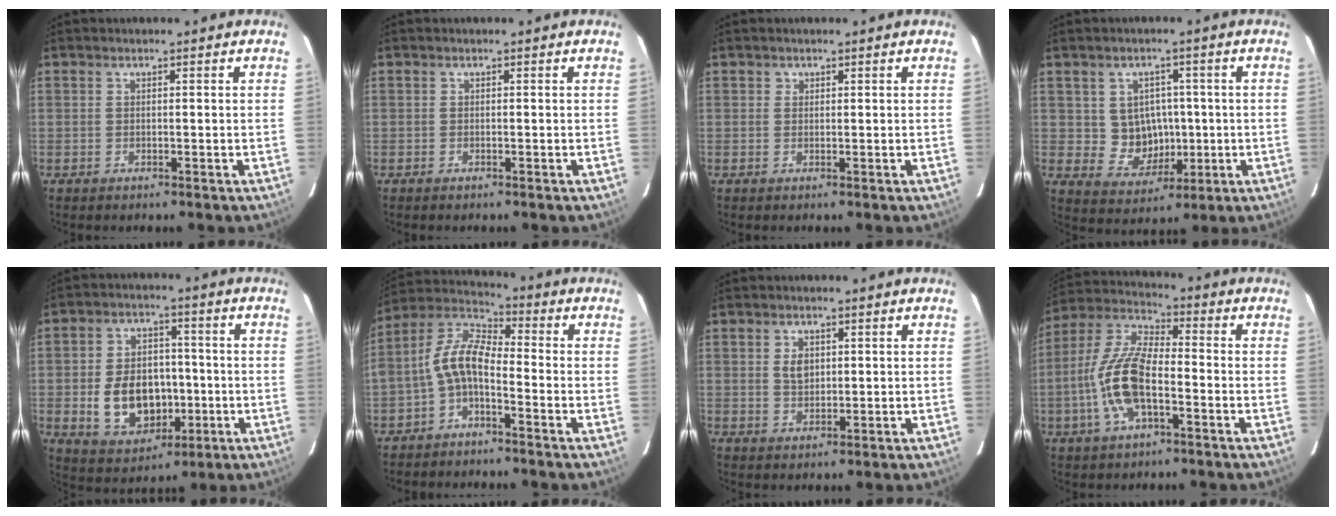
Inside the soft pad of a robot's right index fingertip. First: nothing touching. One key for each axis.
{"total": 0.0}
{"total": 0.7, "fx": 0.2, "fy": 0.7, "fz": -0.1, "tx": 0.006, "ty": 0.004, "tz": 0.002}
{"total": 7.4, "fx": 0.2, "fy": 7.0, "fz": 2.2, "tx": -0.049, "ty": 0.010, "tz": 0.021}
{"total": 12.8, "fx": -2.4, "fy": 9.3, "fz": 8.4, "tx": -0.179, "ty": 0.010, "tz": -0.017}
{"total": 8.1, "fx": -3.0, "fy": 3.7, "fz": 6.5, "tx": -0.150, "ty": 0.021, "tz": -0.066}
{"total": 3.2, "fx": 0.7, "fy": 2.3, "fz": 2.1, "tx": -0.036, "ty": 0.004, "tz": 0.014}
{"total": 13.4, "fx": -3.8, "fy": 5.4, "fz": 11.7, "tx": -0.249, "ty": 0.002, "tz": -0.076}